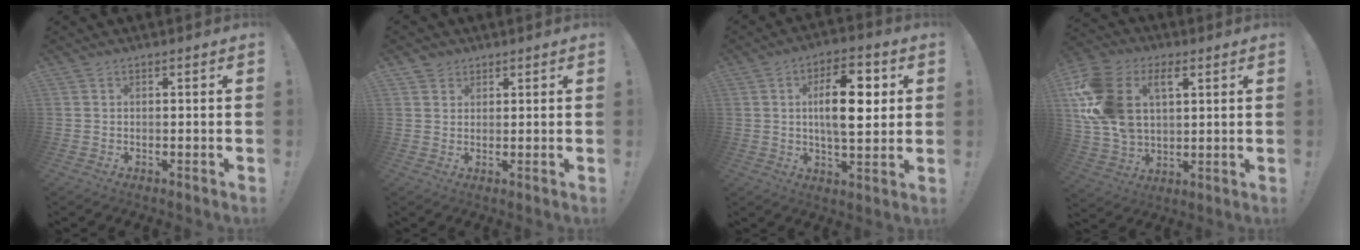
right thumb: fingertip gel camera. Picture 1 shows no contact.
{"total": 2.8, "force": [2.0, 2.0, 0.2], "torque": [0.001, -0.010, 0.035]}
{"total": 14.2, "force": [2.6, 6.1, 12.5], "torque": [-0.186, 0.001, 0.038]}
{"total": 19.0, "force": [6.6, 12.7, 12.4], "torque": [-0.241, -0.021, 0.121]}